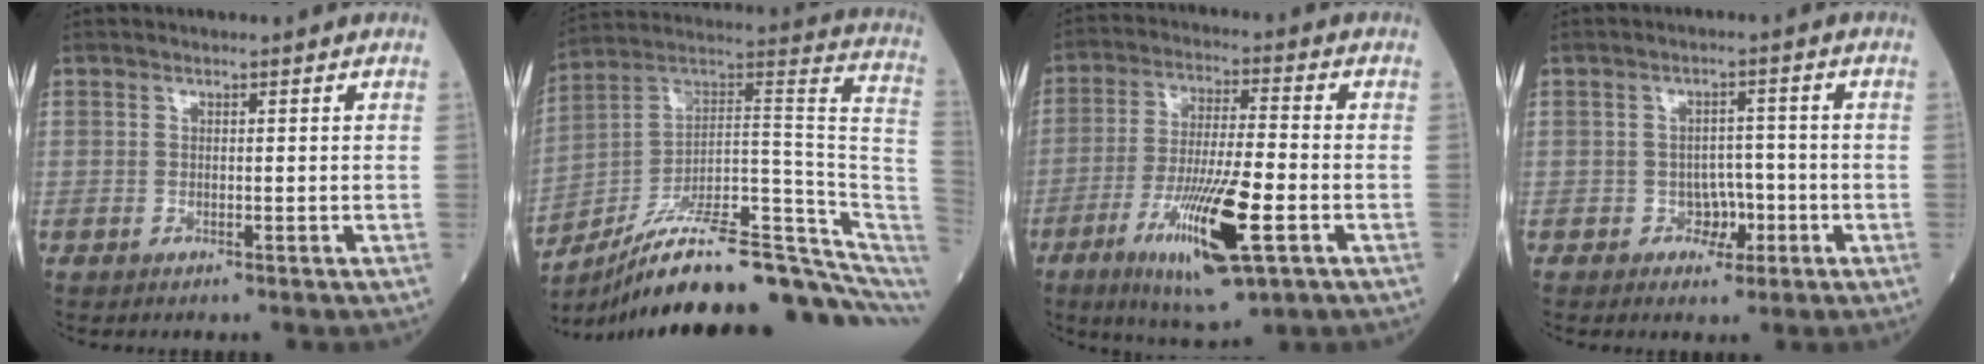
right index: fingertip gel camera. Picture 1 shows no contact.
{"total": 25.5, "force": [-18.6, 3.9, 17.1], "torque": [-0.171, 0.054, -0.283]}
{"total": 14.5, "force": [-5.8, 2.0, 13.1], "torque": [-0.248, -0.024, -0.095]}
{"total": 3.5, "force": [-1.5, 2.6, 1.9], "torque": [-0.017, 0.009, -0.021]}